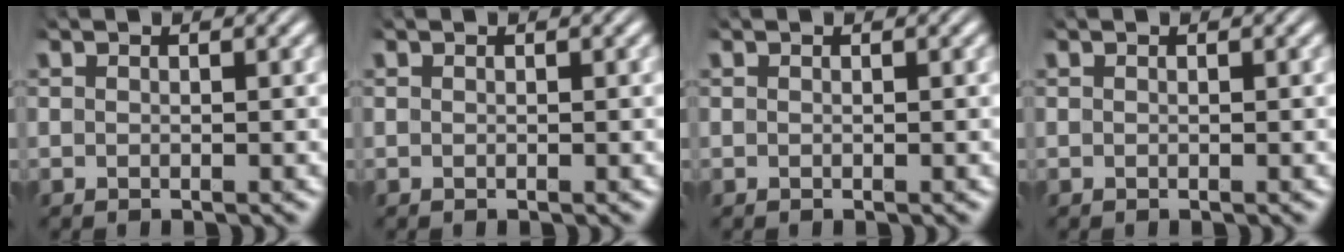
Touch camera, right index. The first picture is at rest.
{"total": 0.0}
{"total": 0.0}
{"total": 0.0}